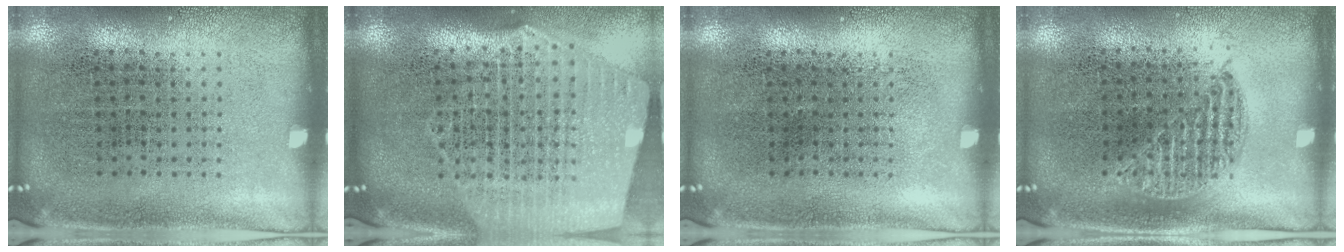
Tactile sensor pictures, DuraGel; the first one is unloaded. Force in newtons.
{"total": 2.7, "press": 2.3, "slide": 1.4}
{"total": 0.0}
{"total": 1.0, "press": 0.8, "slide": 0.5}